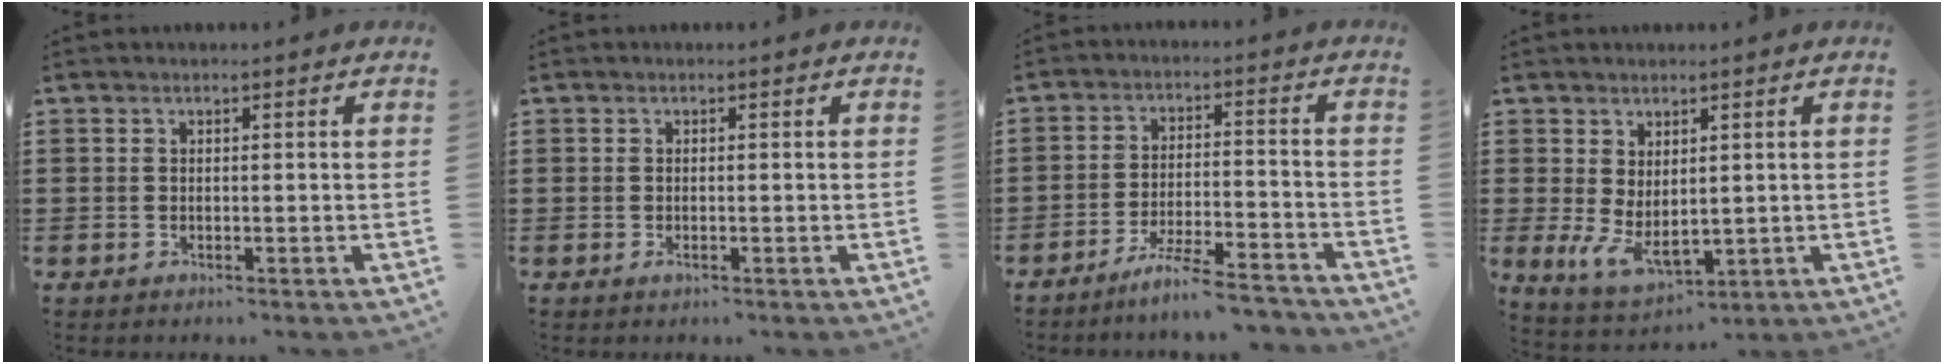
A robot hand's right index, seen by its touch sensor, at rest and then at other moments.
{"total": 0.6, "force": [-0.2, 0.2, 0.6], "torque": [-0.013, -0.004, -0.002]}
{"total": 6.5, "force": [-5.8, -0.1, 2.9], "torque": [-0.053, -0.008, -0.109]}
{"total": 3.9, "force": [0.3, 2.1, 3.3], "torque": [-0.075, -0.007, 0.004]}